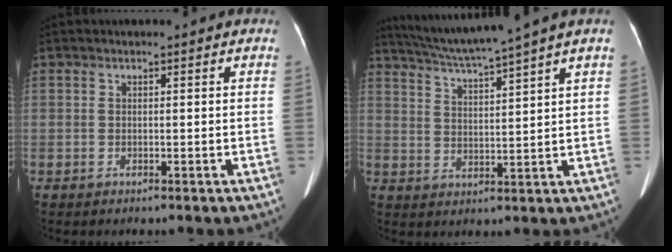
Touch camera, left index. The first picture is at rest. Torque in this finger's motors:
{"motor_torque": [-0.79, -1.35, -0.45, 0.02]}